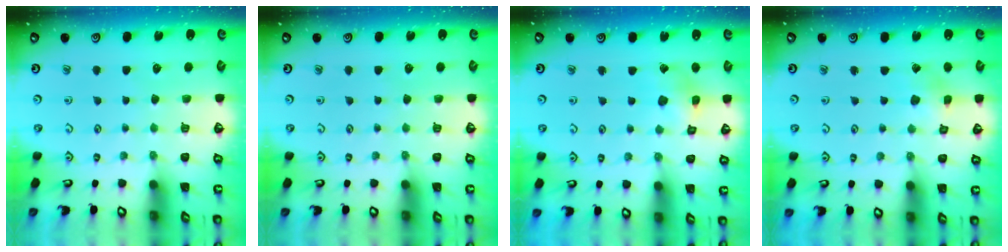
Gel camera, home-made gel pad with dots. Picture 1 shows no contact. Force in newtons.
{"total": 0.0}
{"total": 5.9, "press": 5.9, "slide": 0.5}
{"total": 2.6, "press": 2.5, "slide": 0.3}